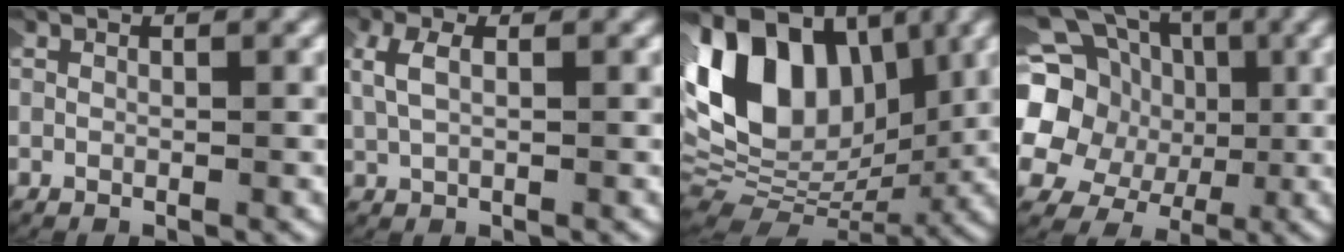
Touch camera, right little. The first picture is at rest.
{"total": 2.2, "force": [0.9, 1.0, 1.7], "torque": [-0.043, 0.006, 0.018]}
{"total": 15.4, "force": [4.0, 10.6, 10.4], "torque": [-0.223, -0.009, 0.067]}
{"total": 15.5, "force": [3.2, 13.4, 7.2], "torque": [-0.190, -0.010, 0.038]}